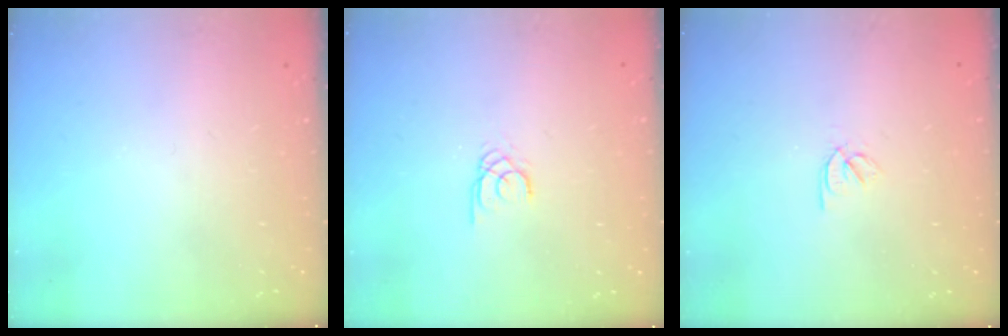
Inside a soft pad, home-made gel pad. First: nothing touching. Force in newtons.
{"total": 1.5, "press": 1.5, "slide": 0.1}
{"total": 2.5, "press": 2.4, "slide": 0.7}